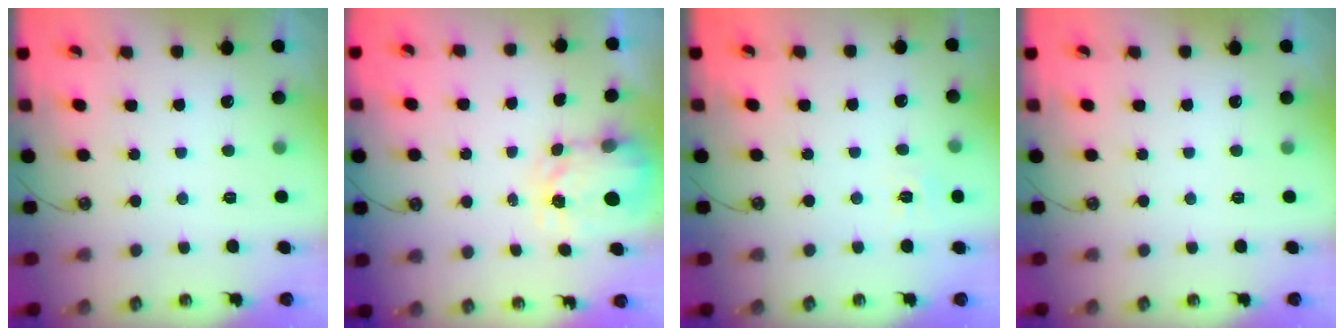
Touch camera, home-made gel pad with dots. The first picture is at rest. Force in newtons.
{"total": 3.6, "press": 3.5, "slide": 0.4}
{"total": 4.9, "press": 4.9, "slide": 0.5}
{"total": 0.0}